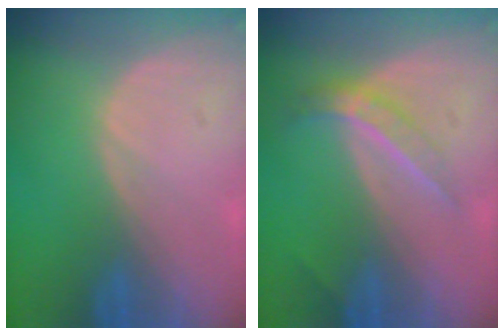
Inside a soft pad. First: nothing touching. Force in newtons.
{"total": 4.7, "press": 4.2, "slide": 2.2}